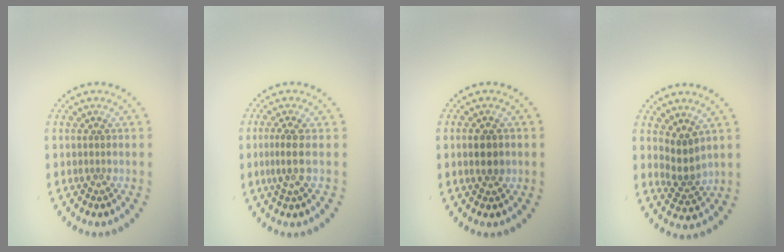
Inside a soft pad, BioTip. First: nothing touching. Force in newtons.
{"total": 2.0, "press": 1.6, "slide": 1.2}
{"total": 2.2, "press": 2.2, "slide": 0.1}
{"total": 2.5, "press": 2.0, "slide": 1.5}